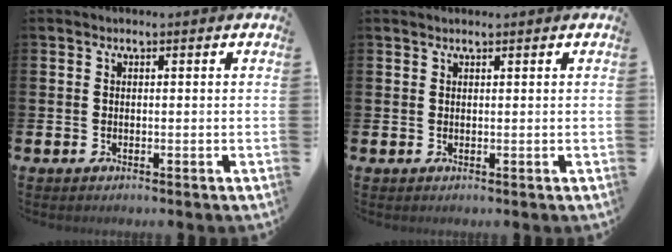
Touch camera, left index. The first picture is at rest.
{"total": 0.6, "force": [0.6, 0.0, 0.2], "torque": [-0.003, 0.000, 0.011]}